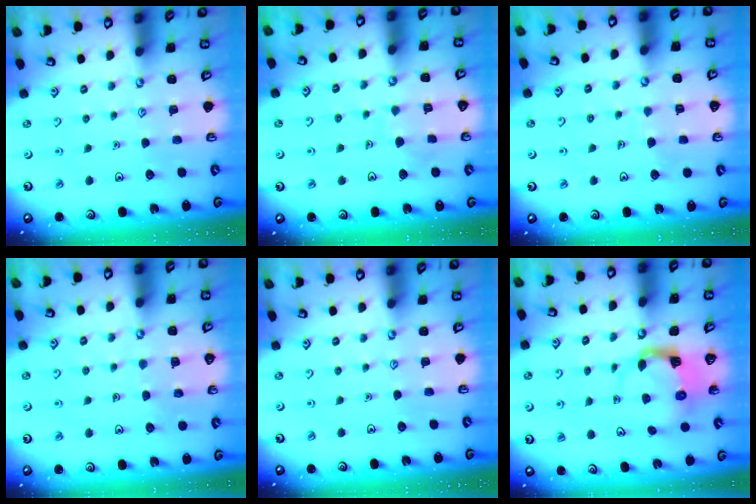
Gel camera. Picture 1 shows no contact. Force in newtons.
{"total": 5.6, "press": 5.6, "slide": 0.3}
{"total": 3.5, "press": 3.5, "slide": 0.2}
{"total": 5.1, "press": 5.0, "slide": 0.4}
{"total": 0.0}
{"total": 4.0, "press": 3.9, "slide": 0.6}